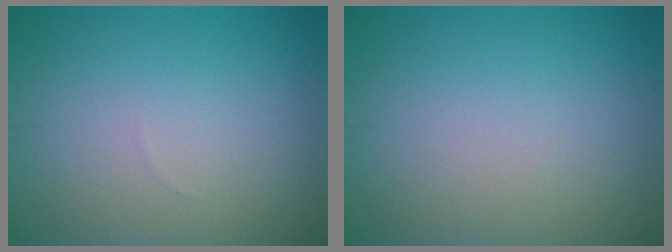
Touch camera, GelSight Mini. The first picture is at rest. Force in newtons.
{"total": 0.0}